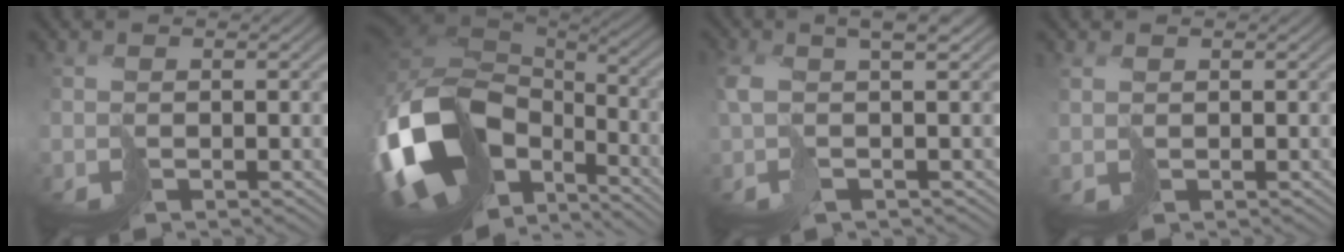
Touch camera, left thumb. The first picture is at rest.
{"total": 19.1, "force": [-5.7, 13.4, 12.3], "torque": [-0.319, -0.041, -0.079]}
{"total": 5.8, "force": [1.0, 1.7, 5.5], "torque": [-0.097, 0.009, 0.011]}
{"total": 0.9, "force": [0.8, 0.3, -0.3], "torque": [0.006, 0.000, 0.018]}